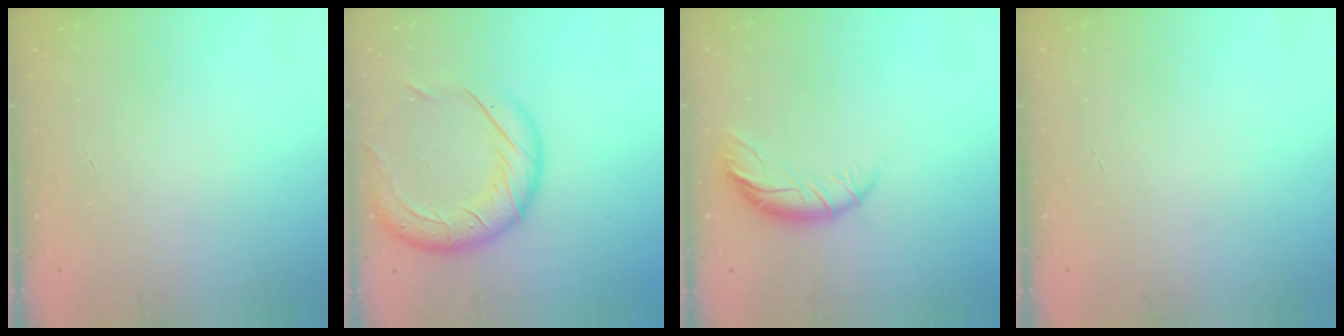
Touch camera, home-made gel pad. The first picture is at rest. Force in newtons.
{"total": 17.3, "press": 17.2, "slide": 2.3}
{"total": 9.1, "press": 9.0, "slide": 1.6}
{"total": 0.0}